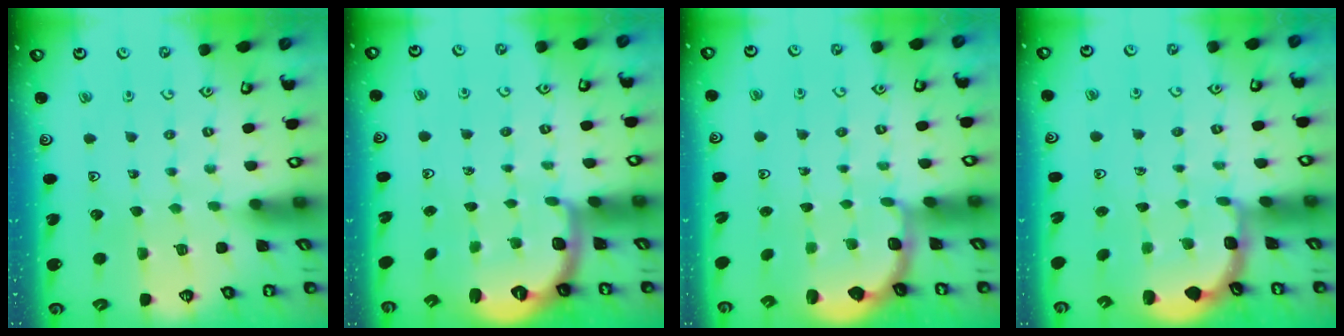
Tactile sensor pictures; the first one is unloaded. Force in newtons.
{"total": 2.6, "press": 1.6, "slide": 2.1}
{"total": 2.7, "press": 2.1, "slide": 1.8}
{"total": 2.5, "press": 1.9, "slide": 1.6}